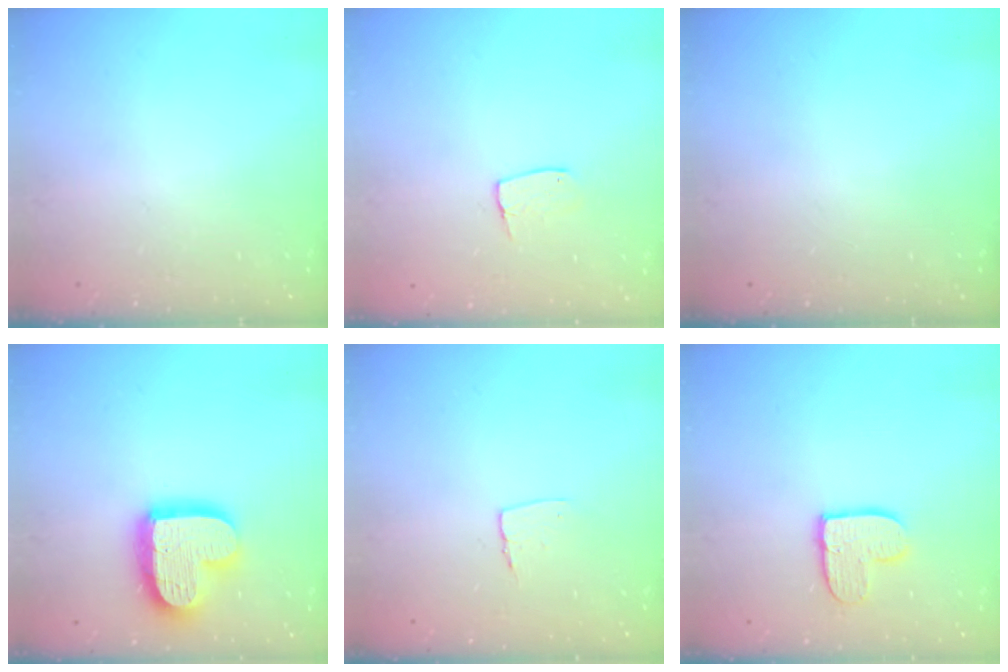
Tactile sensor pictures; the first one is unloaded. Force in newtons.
{"total": 6.5, "press": 6.5, "slide": 0.4}
{"total": 0.0}
{"total": 17.0, "press": 17.0, "slide": 1.3}
{"total": 5.0, "press": 5.0, "slide": 0.3}
{"total": 9.4, "press": 9.3, "slide": 0.7}